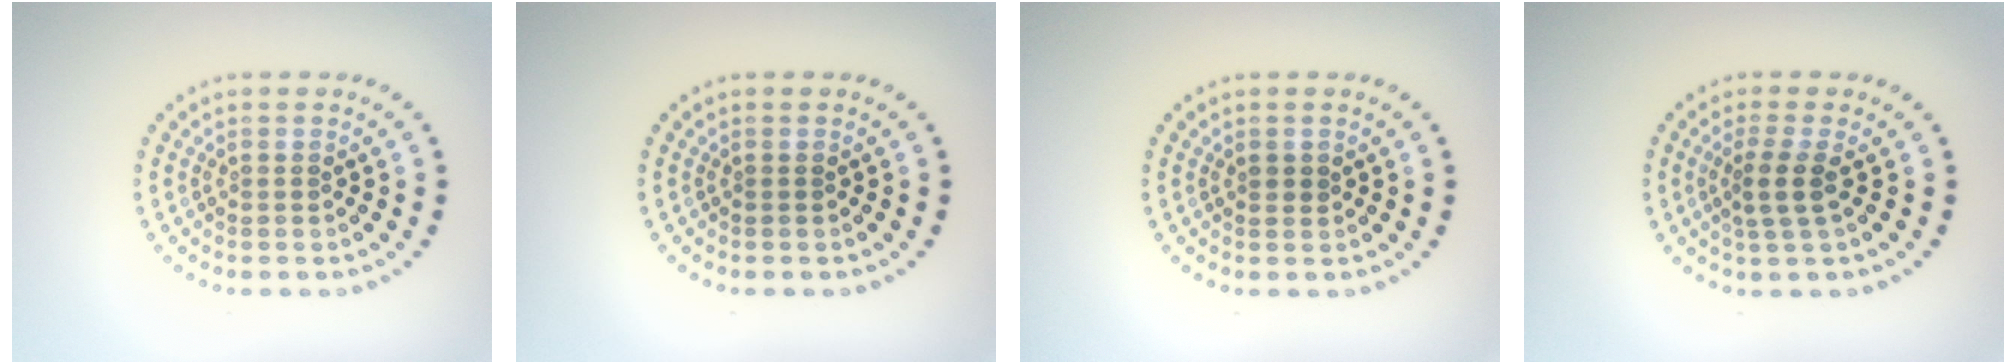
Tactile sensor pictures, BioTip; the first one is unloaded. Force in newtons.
{"total": 0.0}
{"total": 0.9, "press": 0.8, "slide": 0.3}
{"total": 2.3, "press": 1.8, "slide": 1.3}